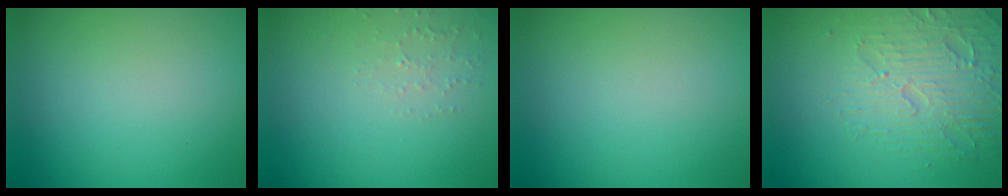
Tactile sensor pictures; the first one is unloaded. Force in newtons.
{"total": 1.3, "press": 1.3, "slide": 0.4}
{"total": 0.0}
{"total": 4.4, "press": 4.1, "slide": 1.4}